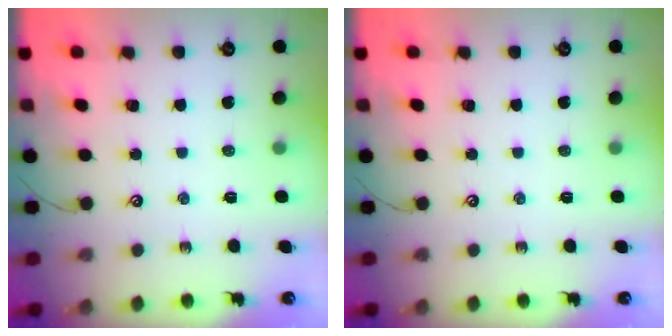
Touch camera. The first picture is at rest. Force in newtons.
{"total": 0.0}